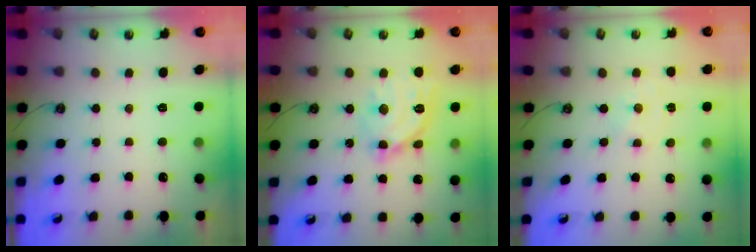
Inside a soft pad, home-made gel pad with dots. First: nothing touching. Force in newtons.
{"total": 14.2, "press": 14.2, "slide": 1.1}
{"total": 0.0}